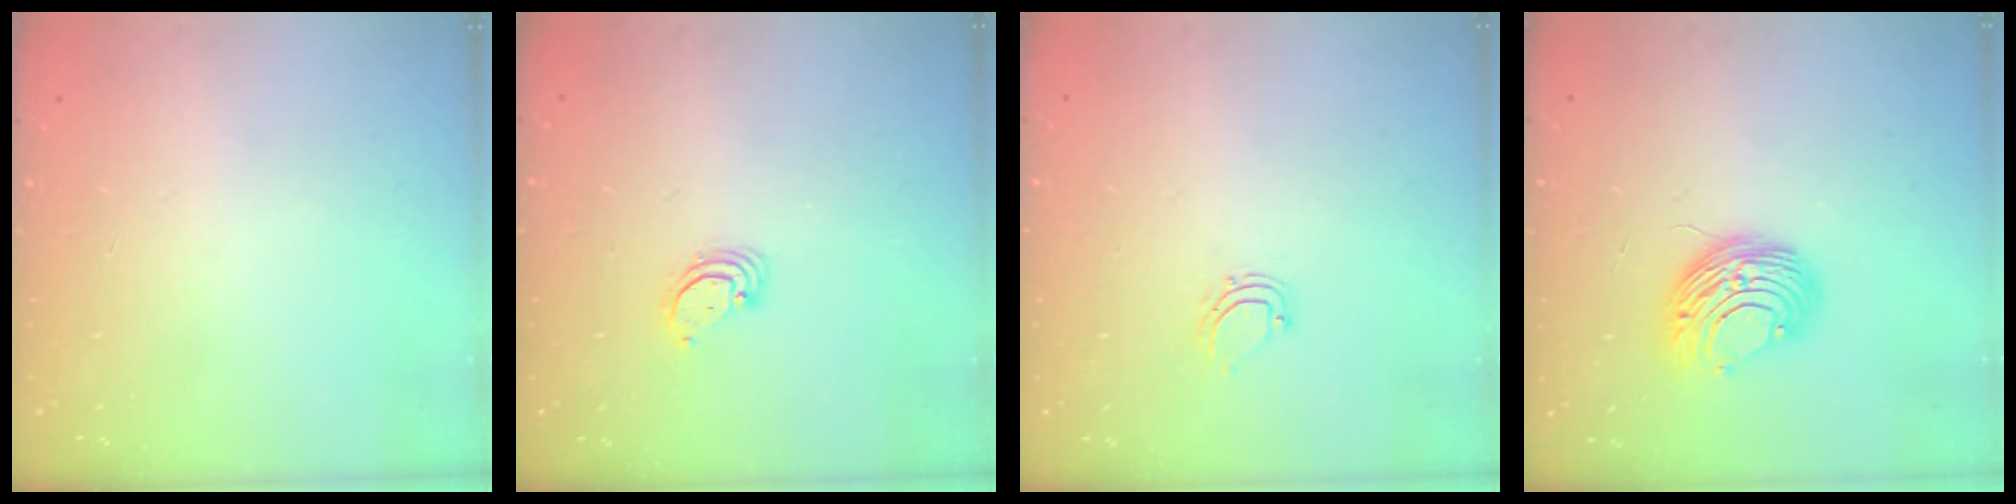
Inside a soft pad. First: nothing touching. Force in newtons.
{"total": 2.9, "press": 2.9, "slide": 0.3}
{"total": 4.7, "press": 4.6, "slide": 0.6}
{"total": 10.0, "press": 10.0, "slide": 0.7}